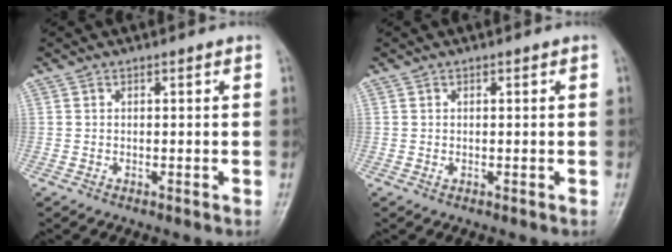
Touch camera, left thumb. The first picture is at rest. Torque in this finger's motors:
{"motor_torque": [-0.25, -0.24, 0.01, 0.00, 0.00]}